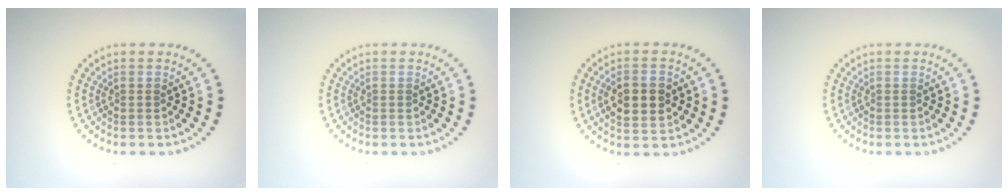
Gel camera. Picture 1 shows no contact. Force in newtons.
{"total": 0.0}
{"total": 4.6, "press": 4.5, "slide": 0.3}
{"total": 0.0}